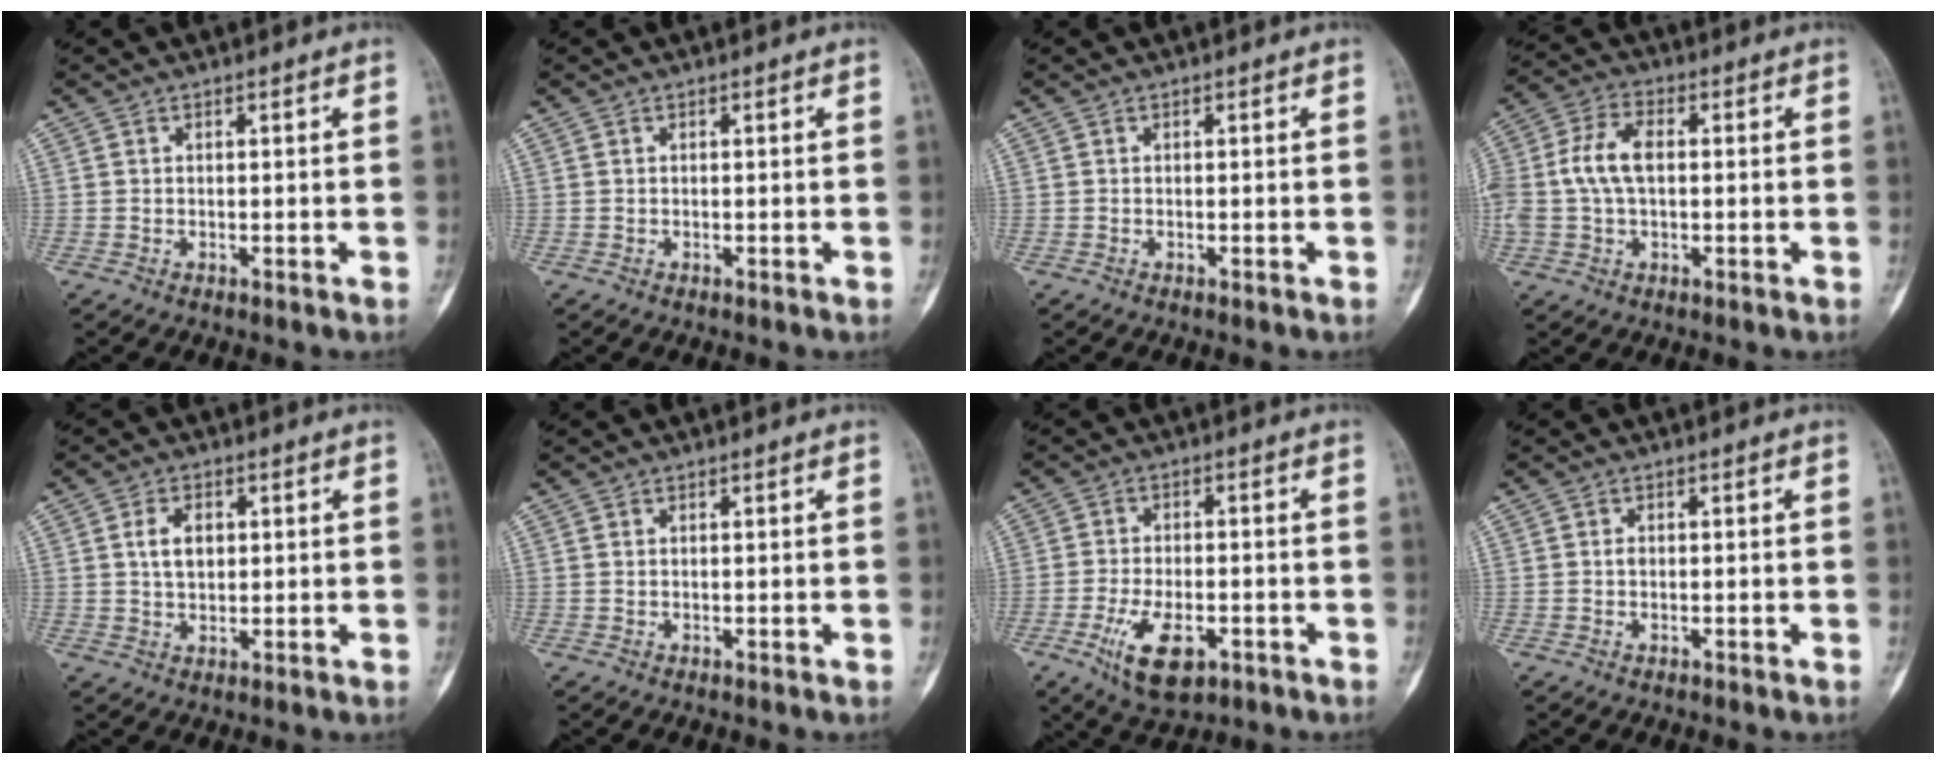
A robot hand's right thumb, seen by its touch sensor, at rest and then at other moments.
{"total": 0.0}
{"total": 0.0}
{"total": 9.1, "force": [0.4, 5.3, 7.4], "torque": [-0.164, 0.021, 0.006]}
{"total": 4.1, "force": [0.9, 2.7, 2.9], "torque": [-0.046, 0.000, 0.016]}
{"total": 0.0}
{"total": 9.6, "force": [-4.2, 4.8, 7.2], "torque": [-0.129, 0.009, -0.065]}
{"total": 0.8, "force": [-0.1, 0.7, 0.4], "torque": [-0.006, 0.002, -0.003]}